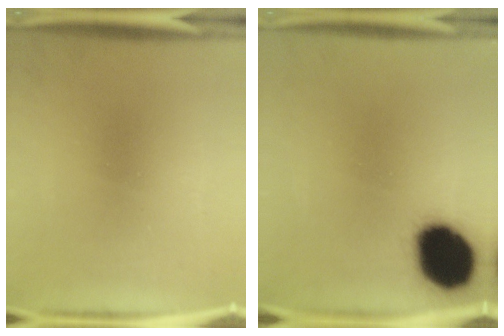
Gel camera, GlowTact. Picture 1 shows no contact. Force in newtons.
{"total": 17.2}